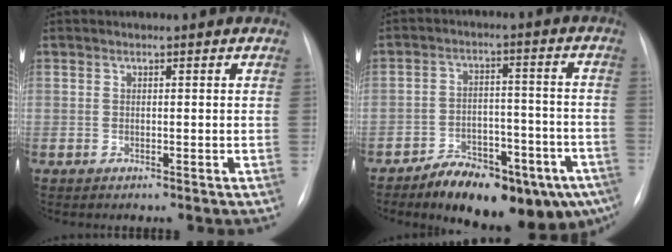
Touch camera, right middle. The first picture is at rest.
{"total": 17.1, "force": [-11.6, 6.5, 10.7], "torque": [-0.101, 0.039, -0.164]}